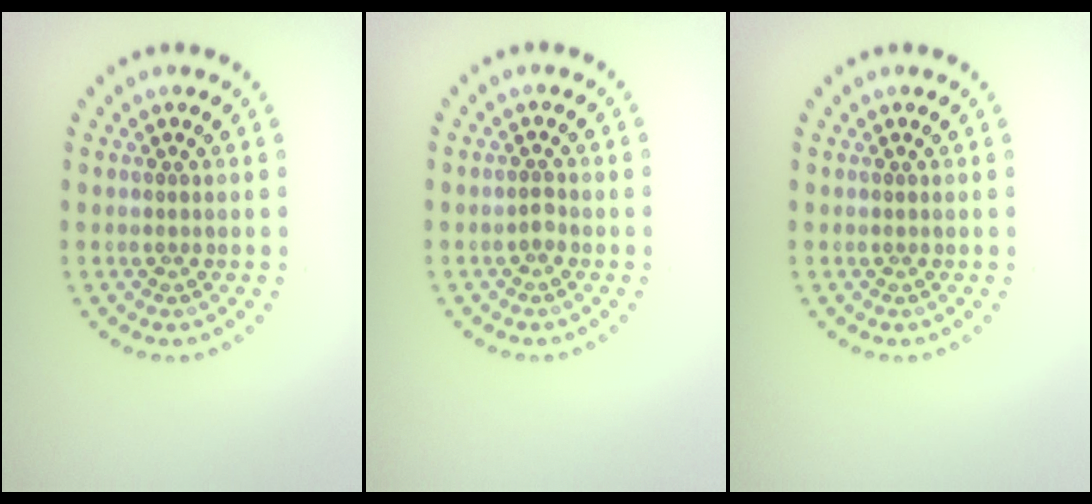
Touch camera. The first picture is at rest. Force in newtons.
{"total": 0.7, "press": 0.6, "slide": 0.4}
{"total": 0.0}